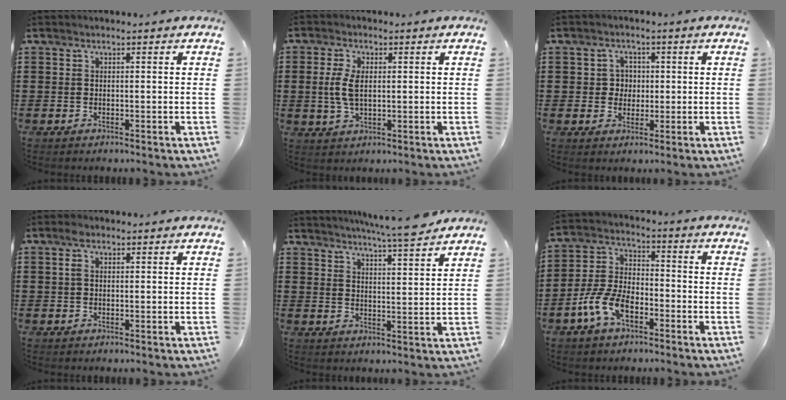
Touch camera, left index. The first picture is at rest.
{"total": 5.0, "force": [0.4, 2.5, 4.3], "torque": [-0.109, 0.001, -0.002]}
{"total": 3.2, "force": [0.1, 3.0, 1.0], "torque": [-0.034, 0.009, -0.004]}
{"total": 1.8, "force": [0.4, 0.9, 1.5], "torque": [-0.033, 0.007, 0.006]}
{"total": 5.7, "force": [5.3, -0.4, 2.0], "torque": [-0.047, -0.021, 0.093]}
{"total": 8.2, "force": [-4.3, 4.0, 5.7], "torque": [-0.142, 0.000, -0.086]}